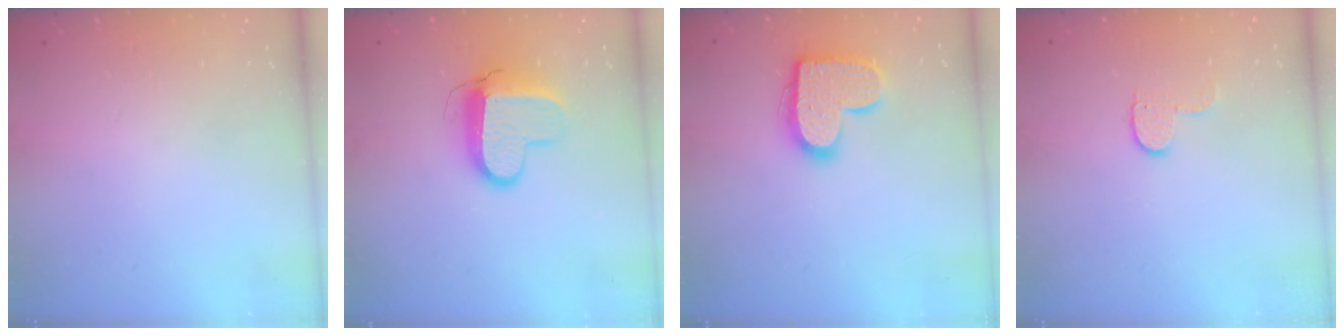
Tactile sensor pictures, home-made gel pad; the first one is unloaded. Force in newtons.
{"total": 11.1, "press": 11.0, "slide": 1.0}
{"total": 15.0, "press": 15.0, "slide": 0.7}
{"total": 6.1, "press": 6.1, "slide": 0.4}